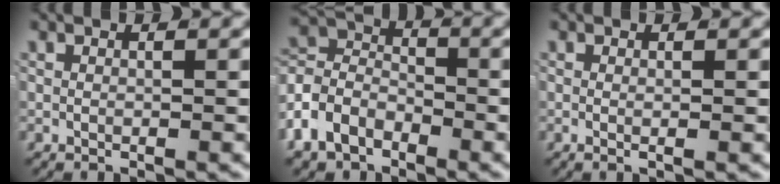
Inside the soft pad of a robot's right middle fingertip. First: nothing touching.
{"total": 7.1, "force": [-1.7, 5.9, 3.6], "torque": [-0.083, -0.019, -0.034]}
{"total": 0.8, "force": [-0.1, -0.1, 0.8], "torque": [-0.017, -0.005, -0.002]}